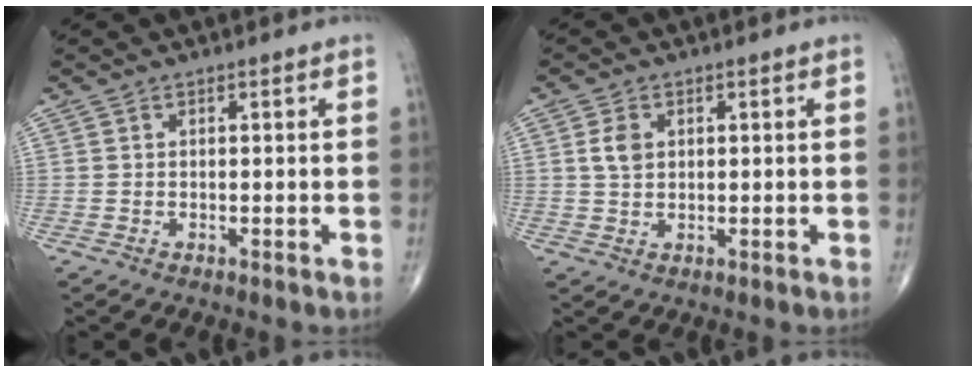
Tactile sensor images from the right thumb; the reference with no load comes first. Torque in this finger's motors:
{"motor_torque": [-0.20, 0.23, 0.23, -0.05, 0.04]}